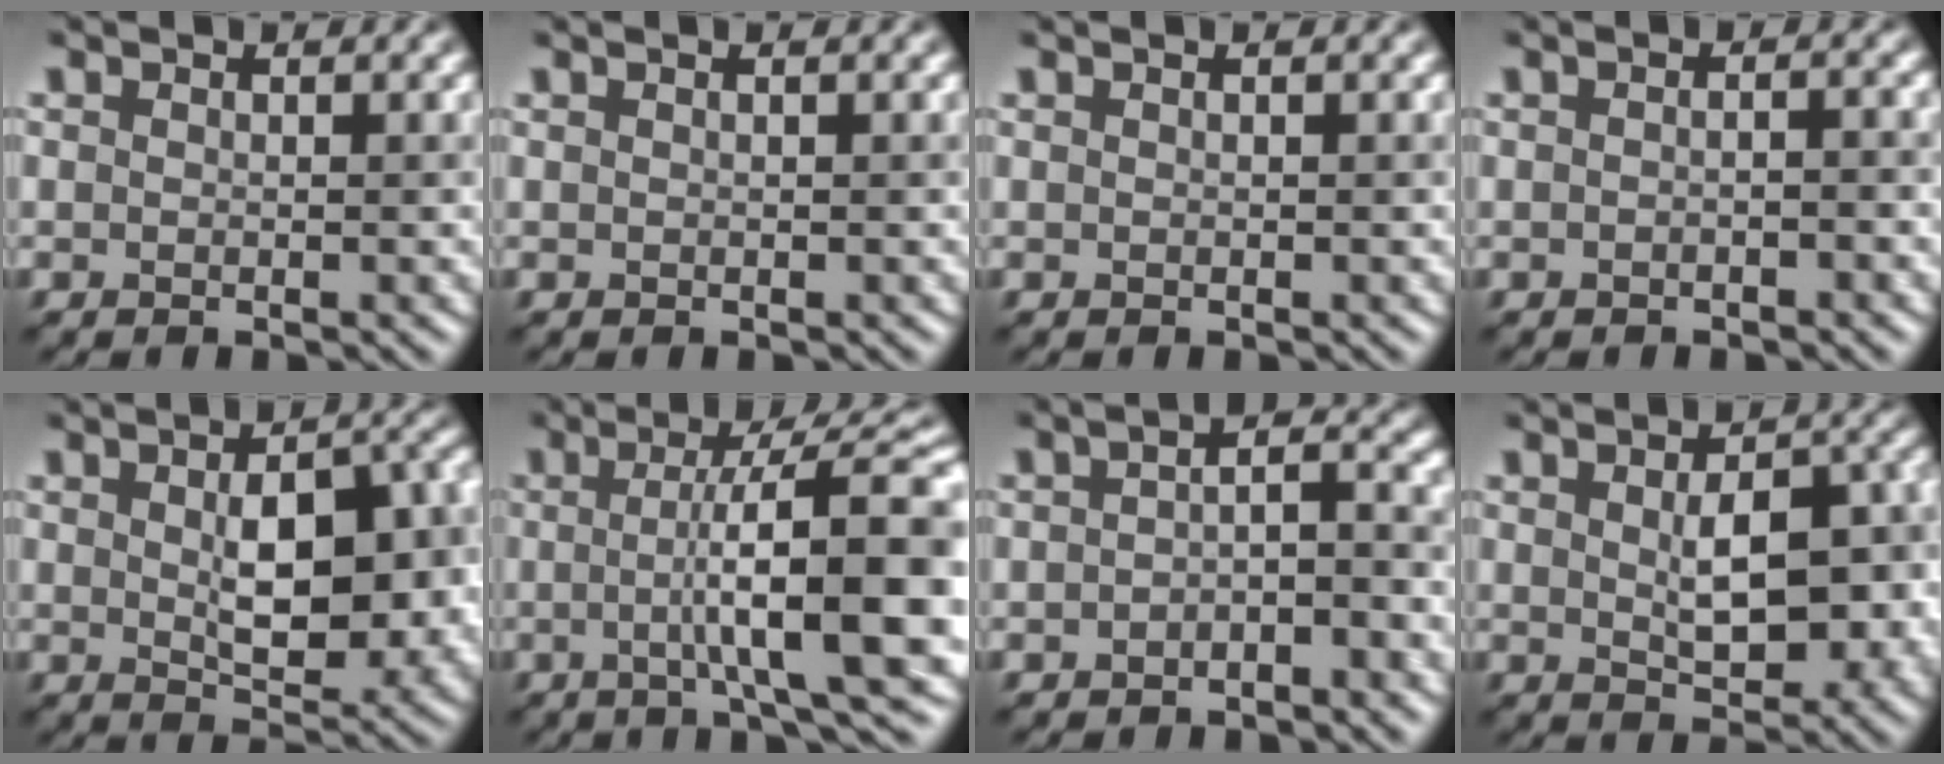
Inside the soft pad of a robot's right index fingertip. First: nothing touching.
{"total": 1.1, "force": [0.4, 0.5, 0.8], "torque": [0.000, 0.000, -0.006]}
{"total": 0.8, "force": [0.3, 0.4, 0.6], "torque": [-0.002, 0.001, -0.005]}
{"total": 2.0, "force": [-0.2, 0.8, 1.8], "torque": [-0.011, -0.001, -0.021]}
{"total": 8.5, "force": [0.0, 4.1, 7.4], "torque": [-0.107, 0.002, 0.007]}
{"total": 12.3, "force": [-0.4, 2.7, 12.0], "torque": [-0.144, 0.012, -0.008]}
{"total": 3.1, "force": [-1.2, 0.8, 2.8], "torque": [-0.046, 0.012, -0.025]}
{"total": 6.9, "force": [-0.2, 3.5, 6.0], "torque": [-0.086, 0.000, 0.006]}